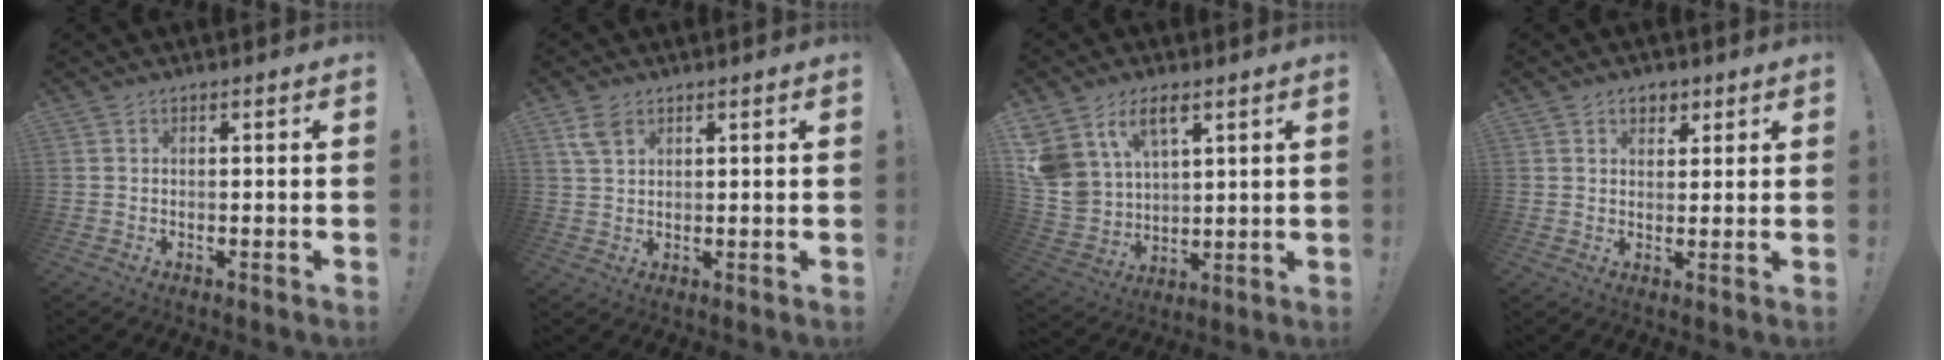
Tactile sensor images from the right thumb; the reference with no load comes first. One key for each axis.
{"total": 5.3, "fx": 3.1, "fy": 3.2, "fz": 3.0, "tx": -0.049, "ty": -0.007, "tz": 0.061}
{"total": 11.8, "fx": 7.0, "fy": 7.5, "fz": 5.9, "tx": -0.129, "ty": -0.043, "tz": 0.138}
{"total": 4.0, "fx": 2.1, "fy": 3.0, "fz": 1.6, "tx": -0.008, "ty": -0.006, "tz": 0.035}